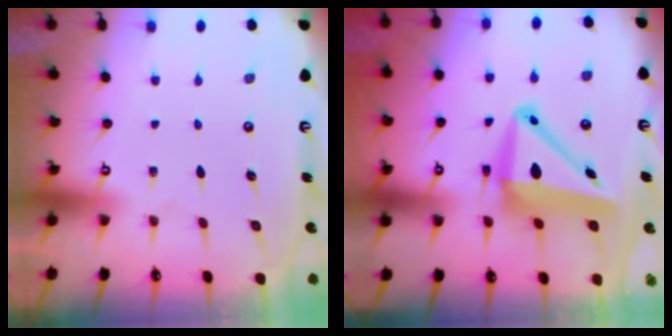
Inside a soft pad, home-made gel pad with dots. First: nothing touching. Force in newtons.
{"total": 12.6, "press": 12.3, "slide": 2.8}